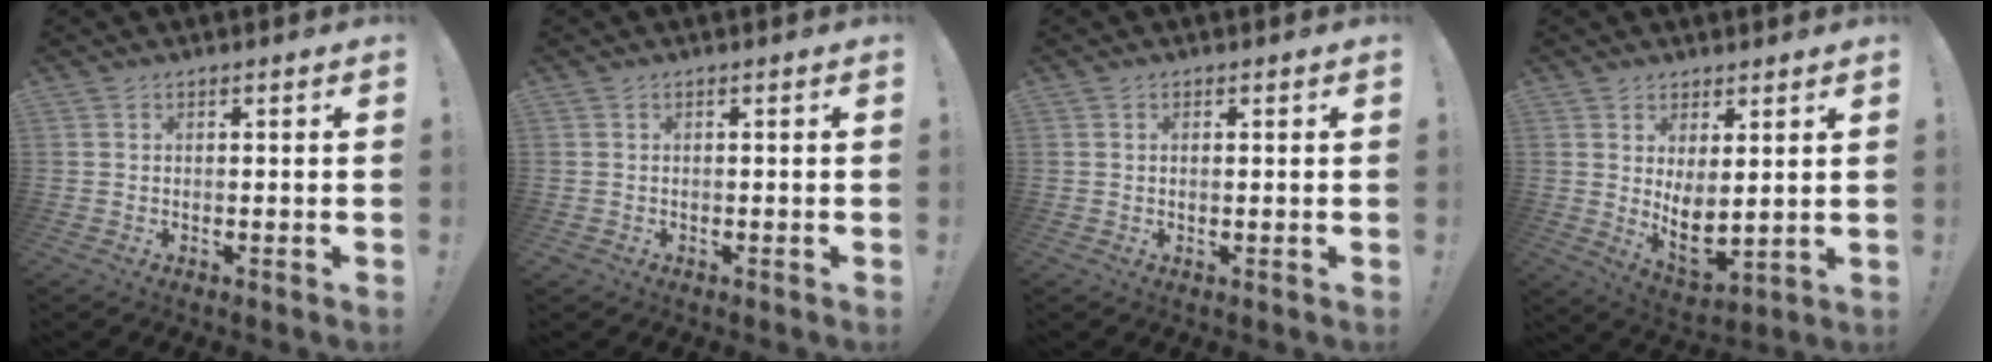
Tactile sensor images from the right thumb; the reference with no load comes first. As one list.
[{"total": 0.8, "force": [-0.5, 0.6, 0.0], "torque": [-0.003, 0.001, -0.007]}, {"total": 0.7, "force": [0.2, 0.1, 0.7], "torque": [-0.015, 0.001, 0.003]}, {"total": 7.9, "force": [2.6, 3.5, 6.5], "torque": [-0.088, -0.044, 0.055]}]